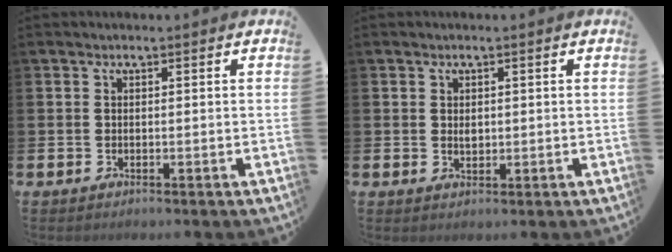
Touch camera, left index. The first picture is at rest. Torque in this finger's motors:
{"motor_torque": [0.06, 0.05, 0.01, 0.04]}